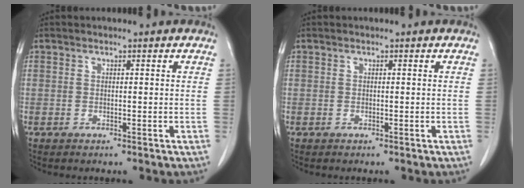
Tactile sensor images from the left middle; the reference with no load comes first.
{"total": 0.0}